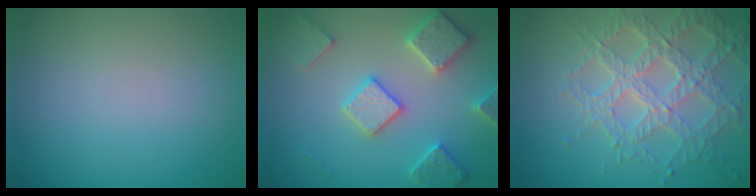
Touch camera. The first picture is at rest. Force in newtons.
{"total": 5.6, "press": 5.5, "slide": 1.1}
{"total": 6.9, "press": 5.2, "slide": 4.5}